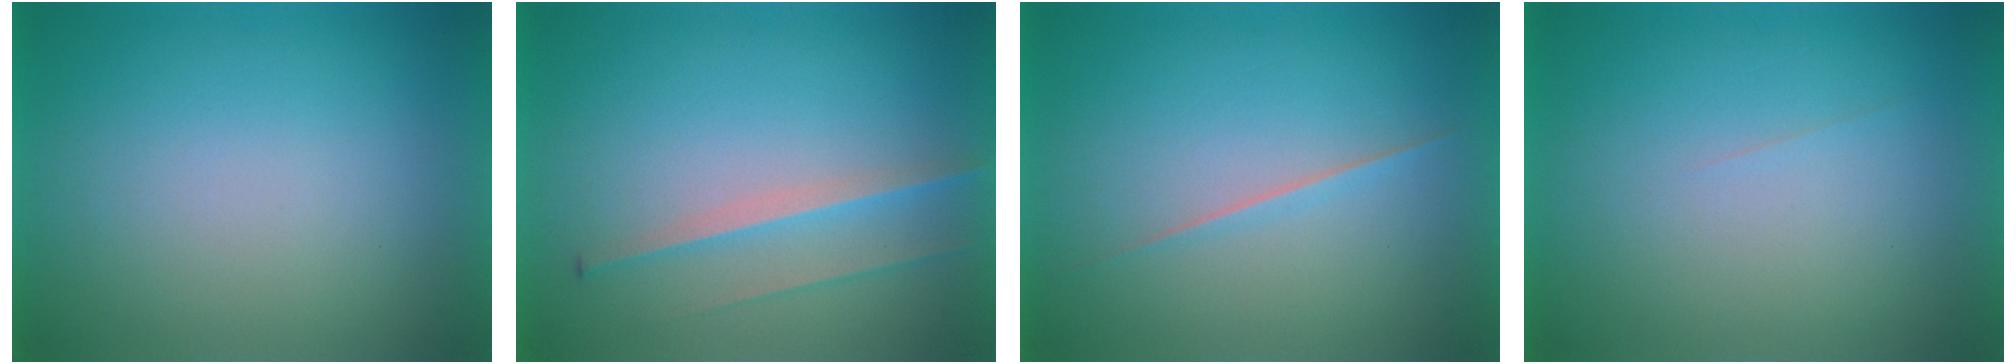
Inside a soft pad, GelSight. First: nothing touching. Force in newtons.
{"total": 2.7}
{"total": 1.7}
{"total": 1.5}